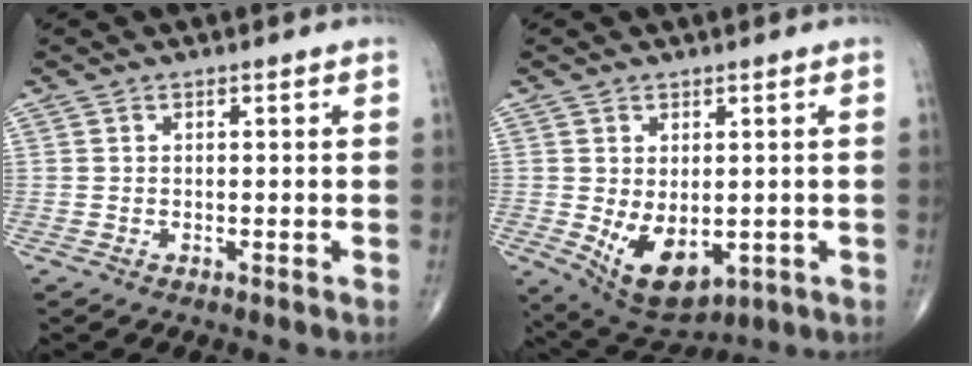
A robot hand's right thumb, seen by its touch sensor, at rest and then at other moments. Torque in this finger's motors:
{"motor_torque": [-0.19, 1.42, 0.51, 0.31, 0.00]}